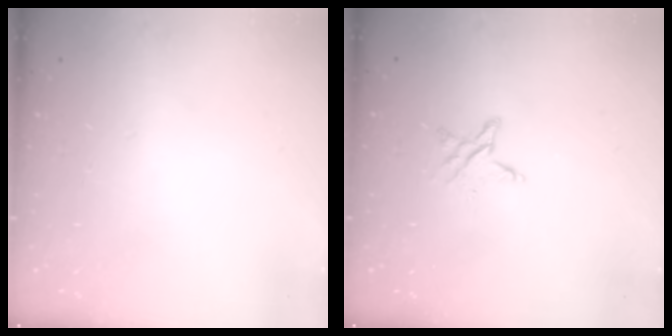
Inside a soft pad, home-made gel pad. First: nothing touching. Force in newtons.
{"total": 3.9, "press": 3.8, "slide": 0.4}